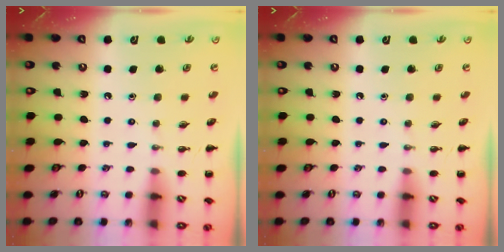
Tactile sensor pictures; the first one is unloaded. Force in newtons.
{"total": 0.0}